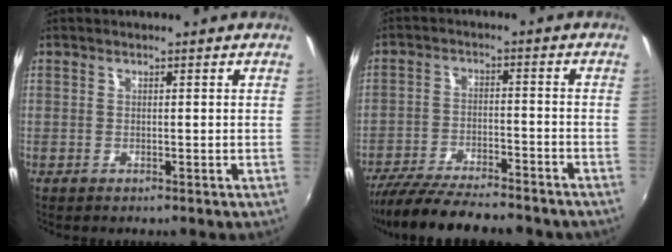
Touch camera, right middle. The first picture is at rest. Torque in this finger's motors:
{"motor_torque": [1.09, -1.05, 0.23, 0.10]}